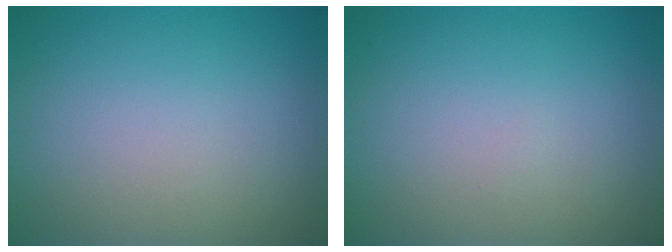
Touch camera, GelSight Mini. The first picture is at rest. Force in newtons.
{"total": 0.0}